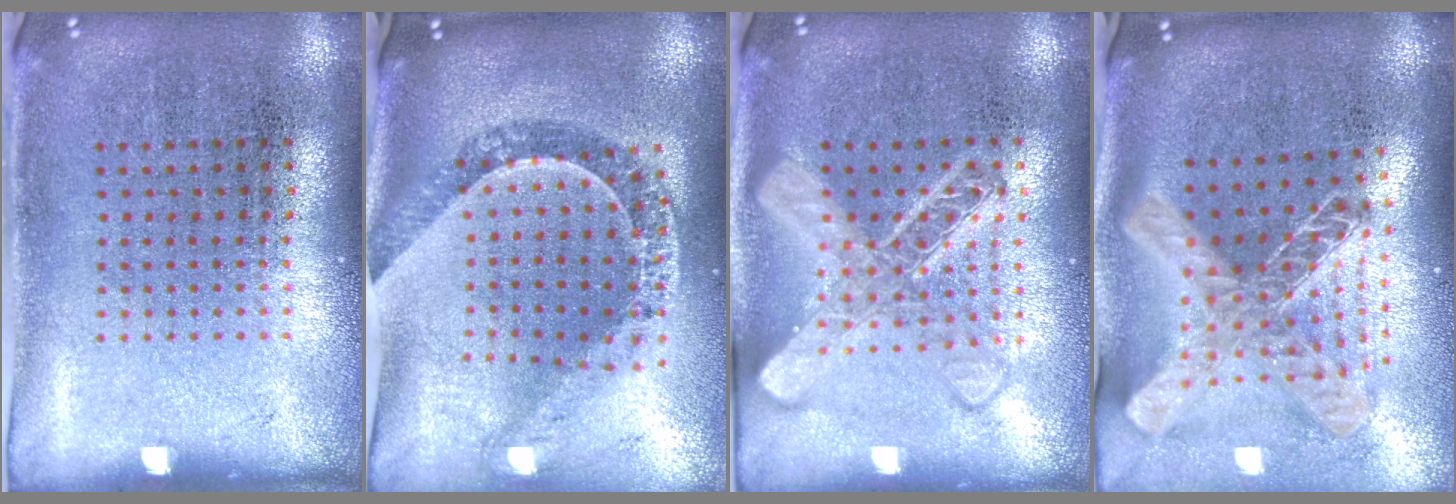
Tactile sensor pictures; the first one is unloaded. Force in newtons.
{"total": 1.4, "press": 1.4, "slide": 0.4}
{"total": 3.0, "press": 3.0, "slide": 0.4}
{"total": 2.5, "press": 1.8, "slide": 1.8}